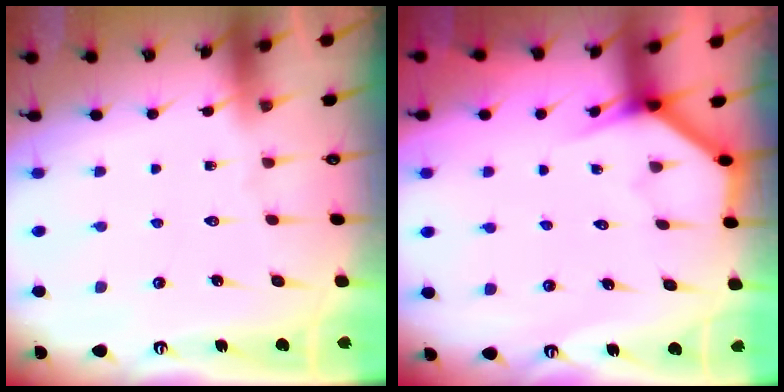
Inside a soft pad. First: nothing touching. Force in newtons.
{"total": 3.9, "press": 3.8, "slide": 0.3}